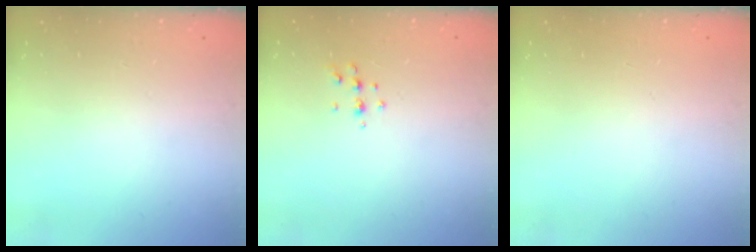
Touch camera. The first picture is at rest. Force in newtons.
{"total": 4.9, "press": 4.8, "slide": 1.1}
{"total": 0.0}